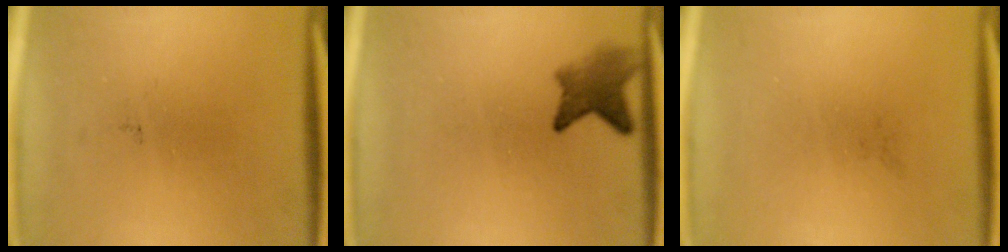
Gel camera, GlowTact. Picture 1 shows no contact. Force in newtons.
{"total": 4.1}
{"total": 0.0}